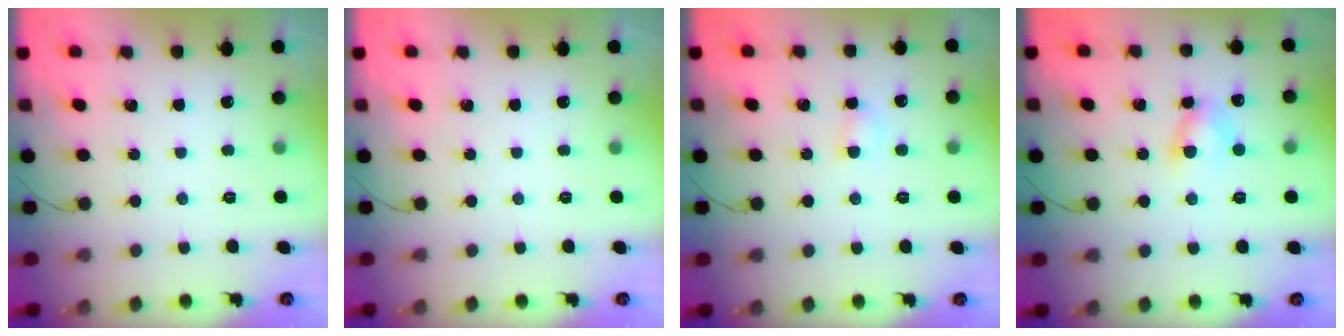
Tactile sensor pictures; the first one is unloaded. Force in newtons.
{"total": 0.0}
{"total": 3.0, "press": 2.8, "slide": 1.0}
{"total": 5.7, "press": 5.7, "slide": 0.3}